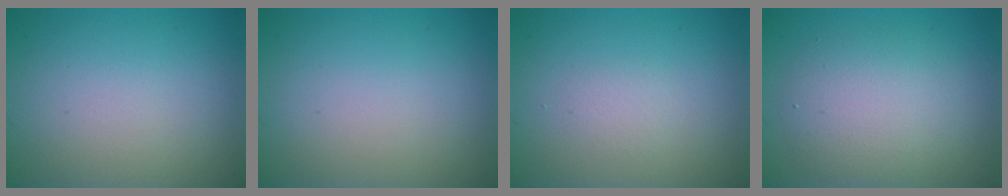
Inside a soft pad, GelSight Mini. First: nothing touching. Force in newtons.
{"total": 0.0}
{"total": 1.0, "press": 1.0, "slide": 0.1}
{"total": 4.8, "press": 4.8, "slide": 0.2}